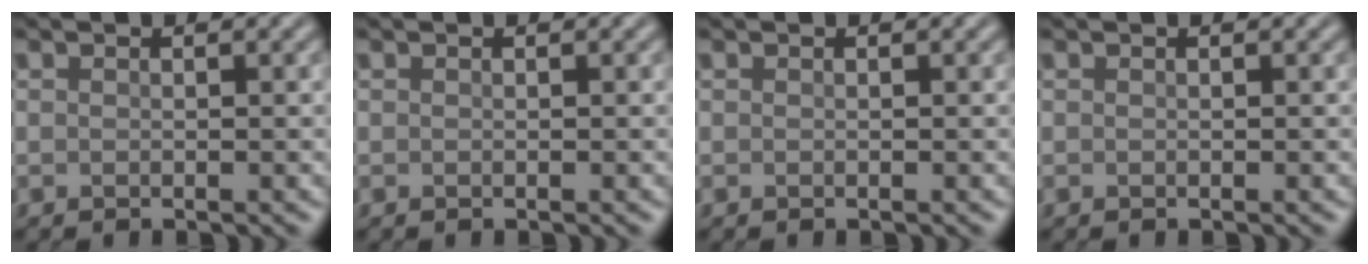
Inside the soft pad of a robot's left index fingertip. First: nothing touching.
{"total": 0.0}
{"total": 0.0}
{"total": 0.0}